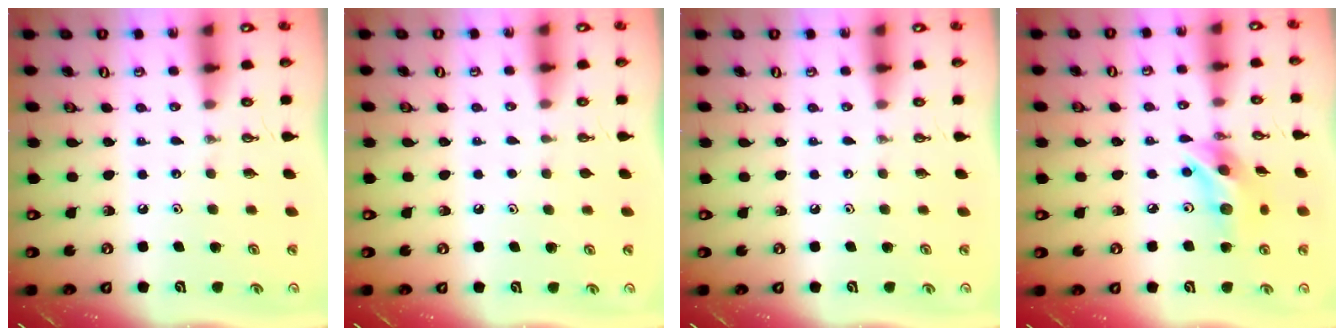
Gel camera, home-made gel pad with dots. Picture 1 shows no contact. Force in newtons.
{"total": 1.2, "press": 0.5, "slide": 1.0}
{"total": 1.0, "press": 0.0, "slide": 1.0}
{"total": 12.9, "press": 12.8, "slide": 1.0}